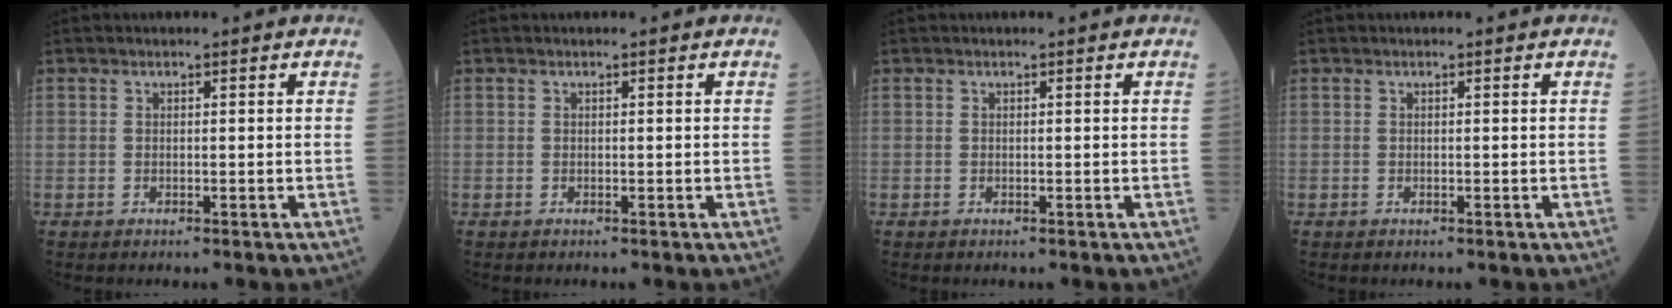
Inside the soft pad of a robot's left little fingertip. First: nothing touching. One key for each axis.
{"total": 0.0}
{"total": 0.0}
{"total": 0.0}